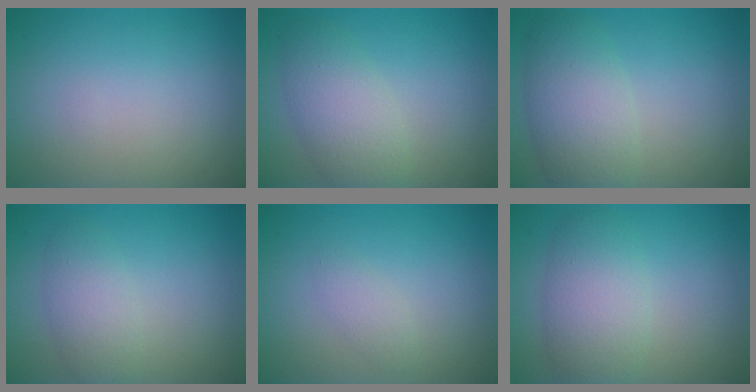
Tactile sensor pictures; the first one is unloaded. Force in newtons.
{"total": 4.3, "press": 4.3, "slide": 0.0}
{"total": 5.1, "press": 5.1, "slide": 0.2}
{"total": 2.8, "press": 2.8, "slide": 0.1}
{"total": 1.2, "press": 1.2, "slide": 0.0}
{"total": 3.6, "press": 3.6, "slide": 0.3}